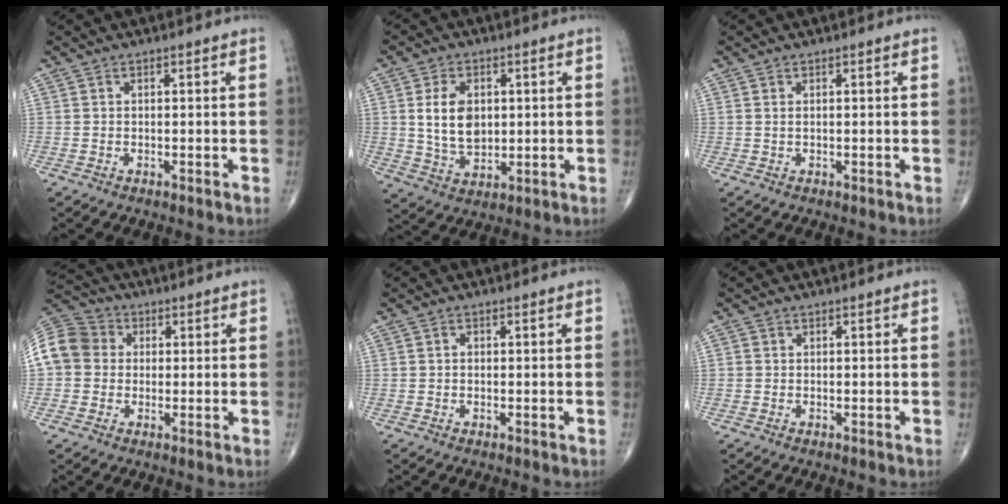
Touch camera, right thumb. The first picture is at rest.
{"total": 9.6, "force": [1.6, 6.4, 6.9], "torque": [-0.107, -0.012, 0.039]}
{"total": 0.7, "force": [0.3, 0.3, 0.6], "torque": [-0.013, 0.002, 0.008]}
{"total": 12.1, "force": [1.2, 10.7, 5.6], "torque": [-0.111, 0.033, 0.013]}
{"total": 1.0, "force": [0.1, 0.7, 0.6], "torque": [-0.009, 0.004, 0.001]}
{"total": 0.5, "force": [0.0, 0.5, 0.1], "torque": [0.001, 0.002, -0.002]}